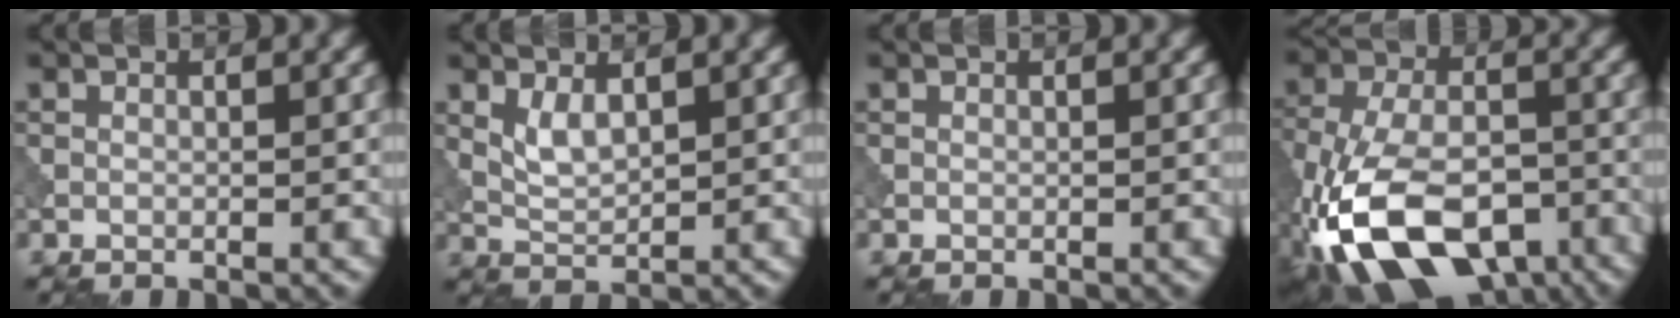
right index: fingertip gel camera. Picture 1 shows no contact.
{"total": 2.3, "force": [1.0, 1.0, 1.8], "torque": [-0.042, -0.004, 0.025]}
{"total": 0.0}
{"total": 14.7, "force": [-7.9, 7.7, 9.8], "torque": [-0.200, -0.019, -0.143]}